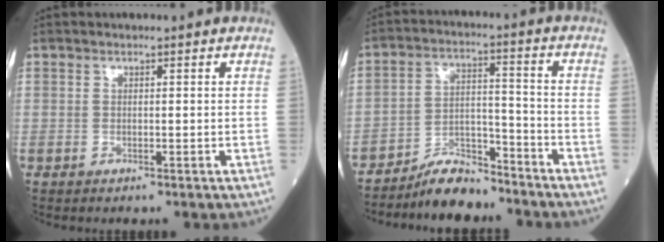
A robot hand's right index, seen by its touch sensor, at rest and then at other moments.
{"total": 7.4, "force": [-7.0, 1.6, 1.9], "torque": [-0.030, 0.011, -0.128]}